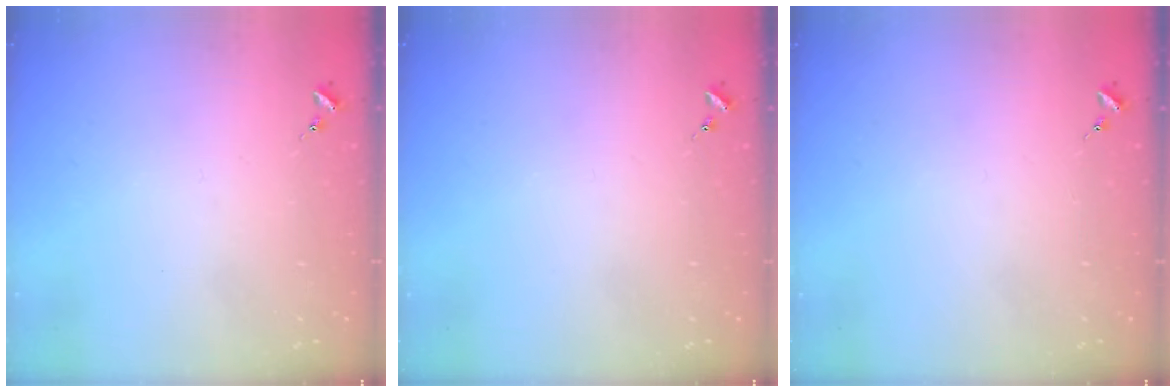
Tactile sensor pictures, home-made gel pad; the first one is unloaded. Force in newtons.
{"total": 0.0}
{"total": 0.0}